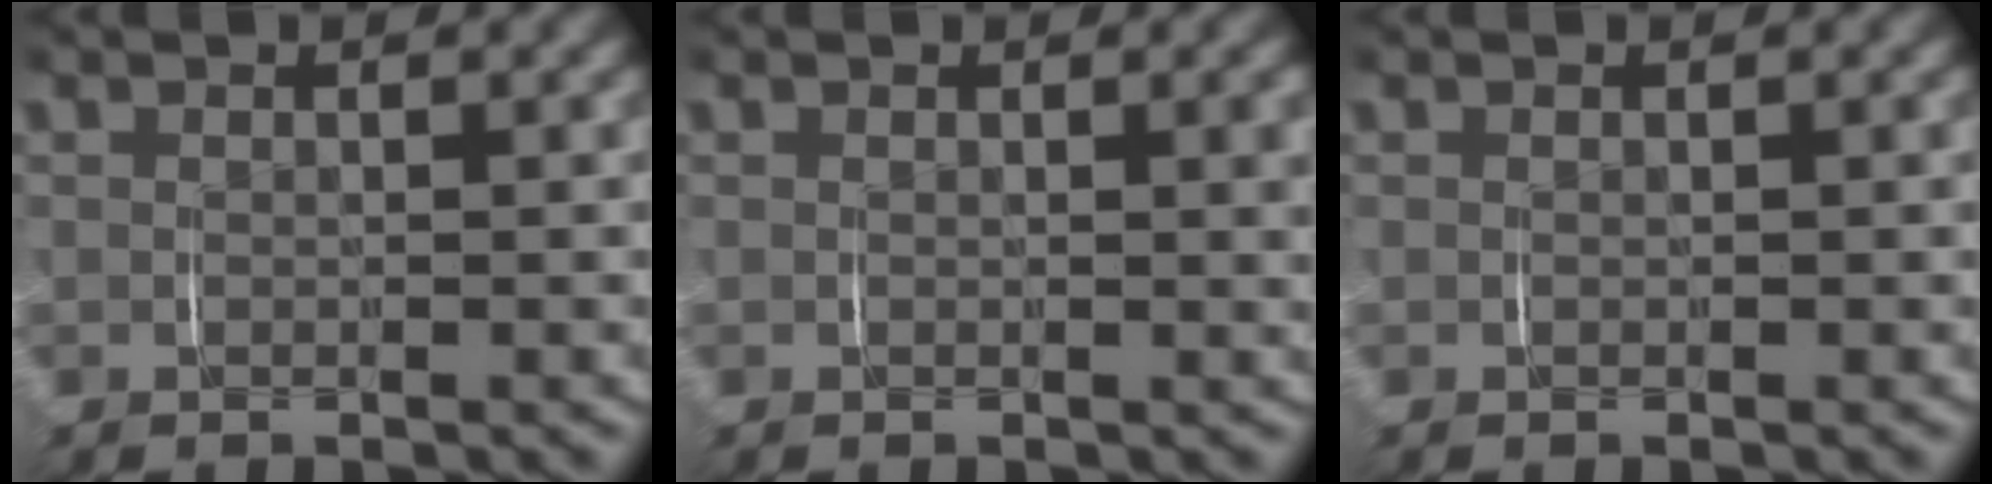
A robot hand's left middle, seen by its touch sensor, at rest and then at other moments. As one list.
[{"total": 1.0, "force": [0.3, -0.1, 1.0], "torque": [-0.008, -0.001, 0.004]}, {"total": 0.0}]